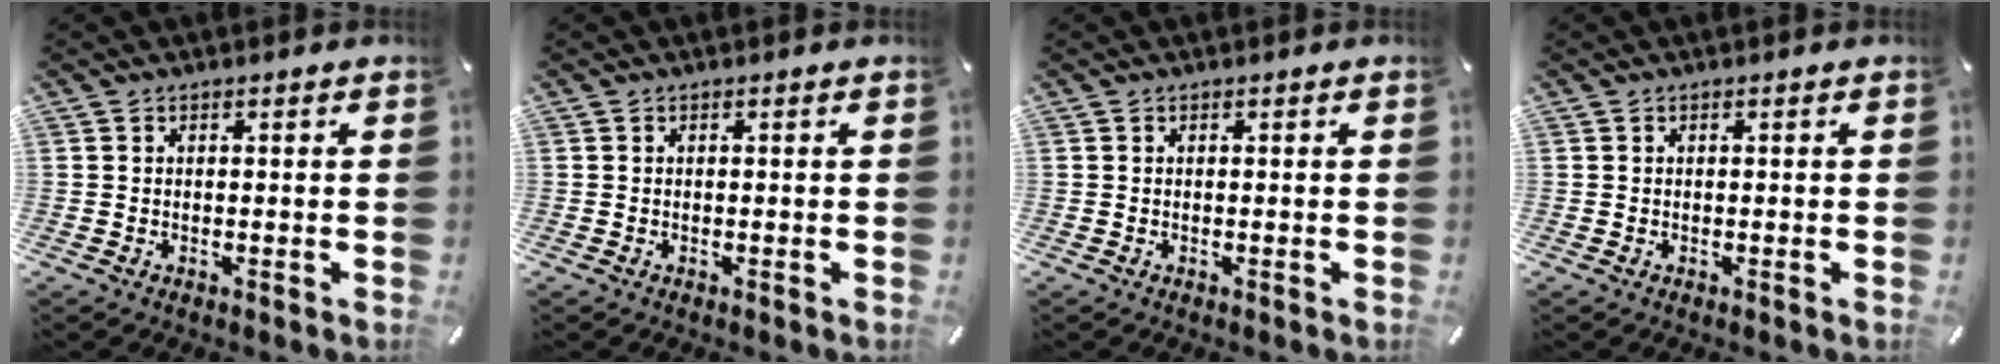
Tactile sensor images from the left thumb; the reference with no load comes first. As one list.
[{"total": 0.0}, {"total": 0.0}, {"total": 0.0}]